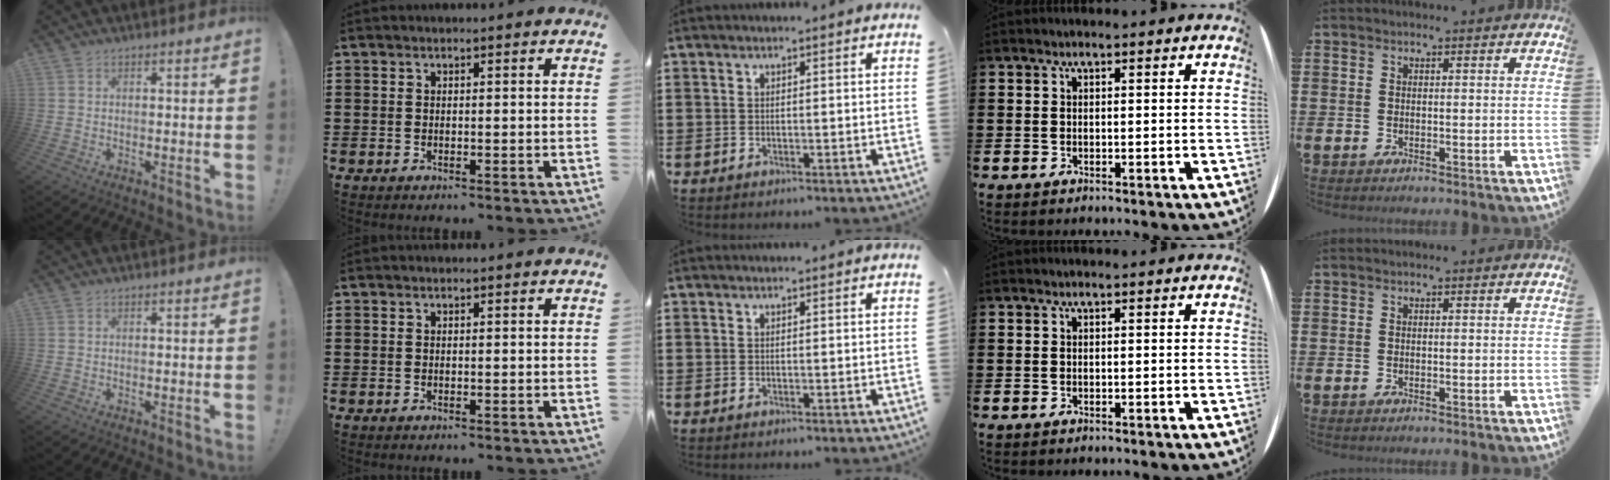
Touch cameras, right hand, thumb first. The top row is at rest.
{}